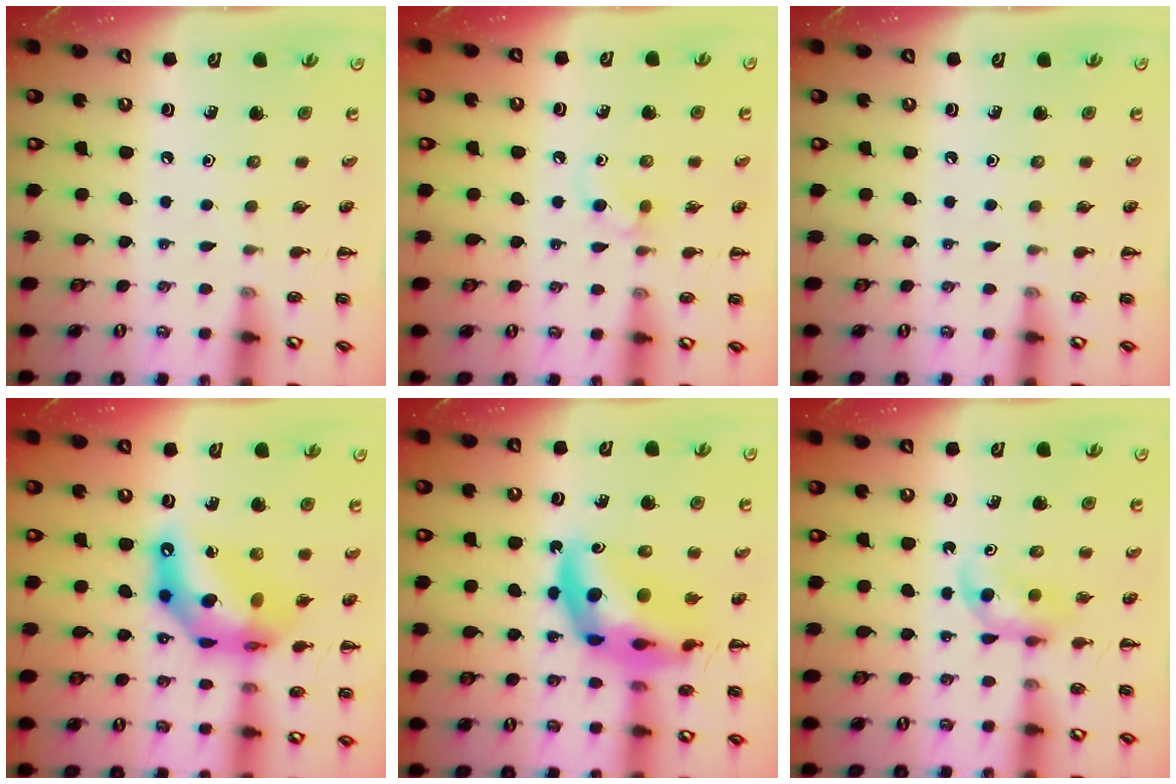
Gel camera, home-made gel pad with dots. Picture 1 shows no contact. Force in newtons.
{"total": 2.9, "press": 2.6, "slide": 1.3}
{"total": 0.0}
{"total": 14.3, "press": 13.8, "slide": 3.8}
{"total": 15.6, "press": 15.0, "slide": 4.3}
{"total": 4.3, "press": 4.0, "slide": 1.4}